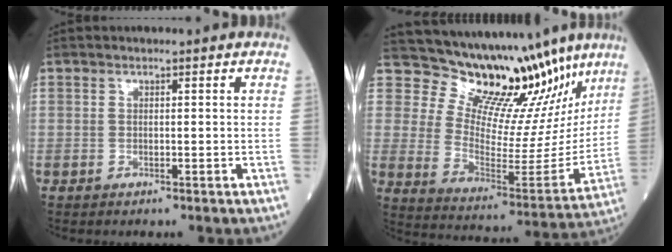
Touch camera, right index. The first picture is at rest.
{"total": 18.5, "force": [16.0, 6.0, 7.0], "torque": [-0.095, -0.039, 0.230]}